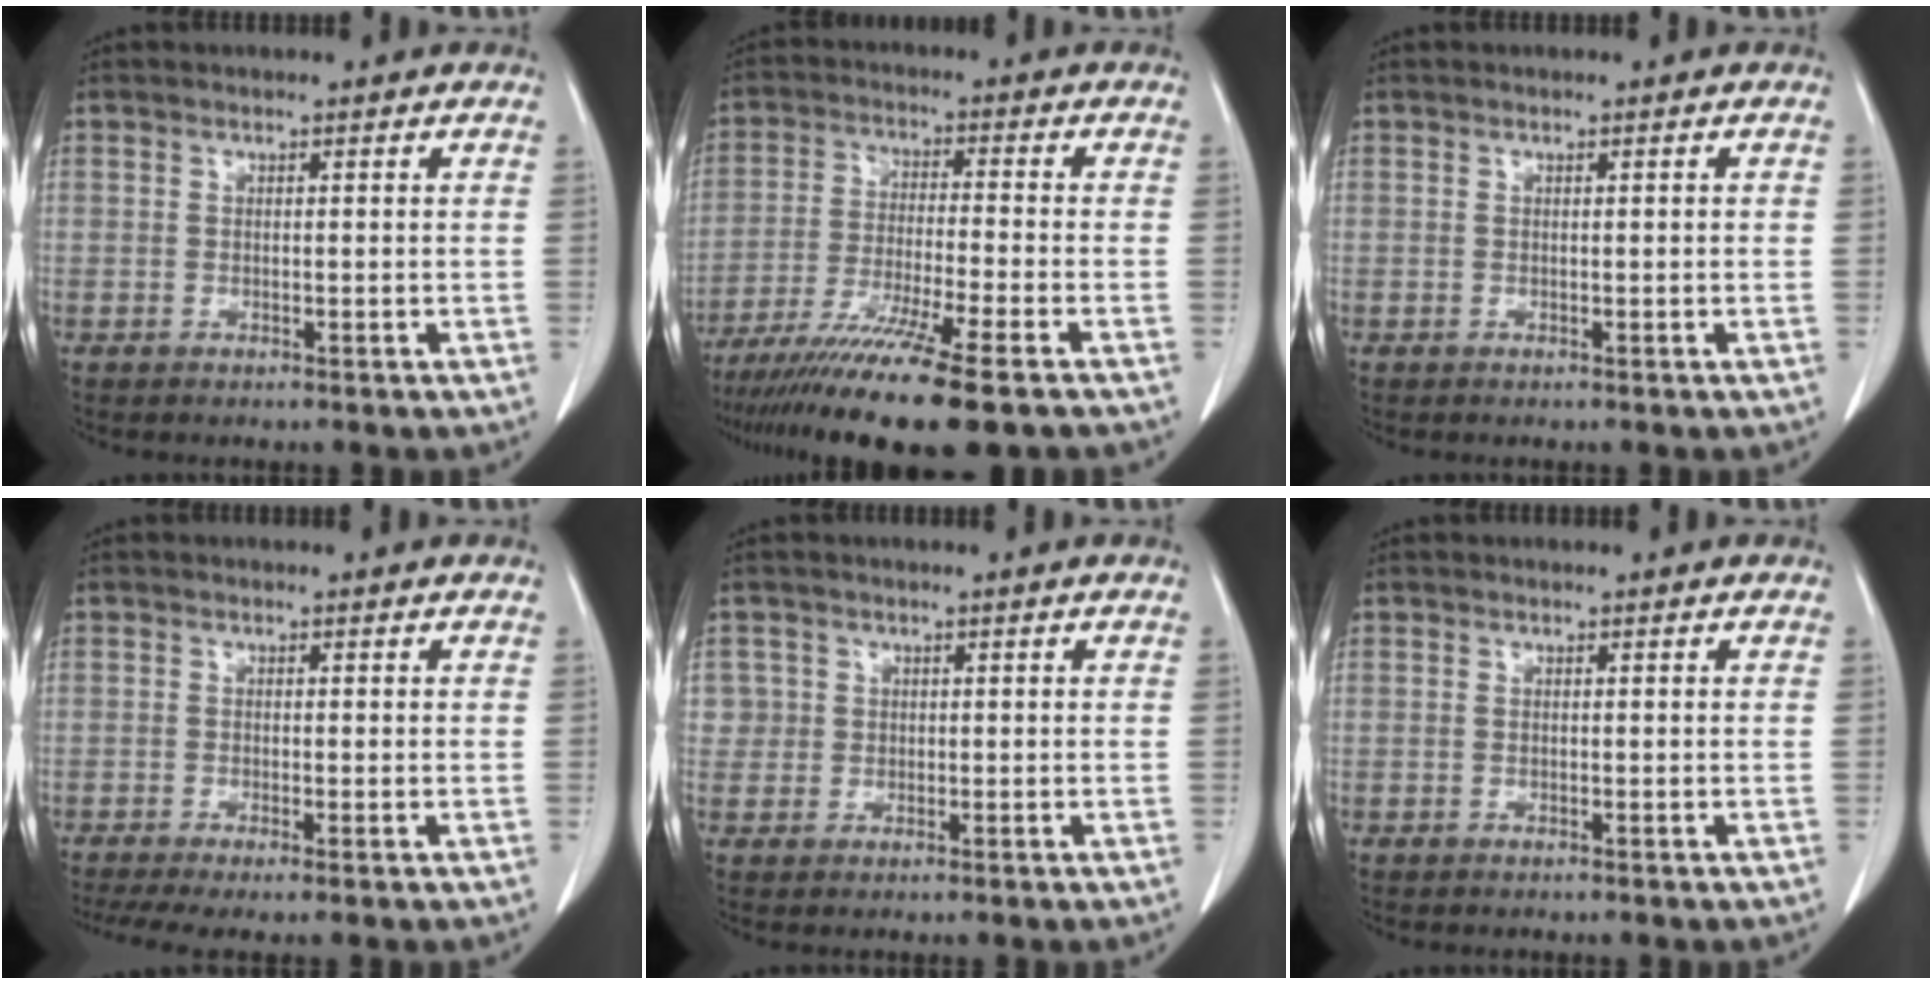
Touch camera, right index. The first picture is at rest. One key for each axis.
{"total": 14.6, "fx": -10.7, "fy": -0.5, "fz": 9.9, "tx": -0.184, "ty": -0.046, "tz": -0.179}
{"total": 0.0}
{"total": 5.2, "fx": -3.6, "fy": 1.0, "fz": 3.7, "tx": -0.069, "ty": -0.013, "tz": -0.064}
{"total": 2.4, "fx": 0.5, "fy": 2.3, "fz": -0.3, "tx": 0.025, "ty": 0.008, "tz": 0.007}
{"total": 0.0}